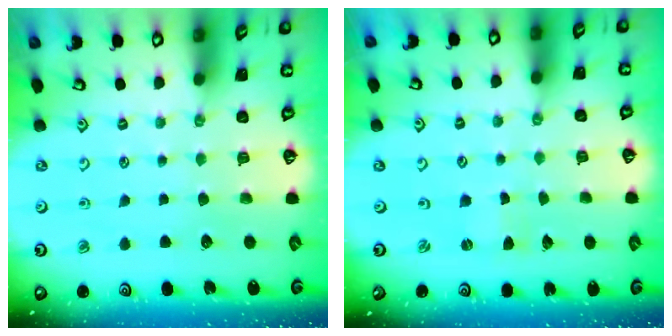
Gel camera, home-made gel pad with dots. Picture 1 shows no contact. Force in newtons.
{"total": 0.0}